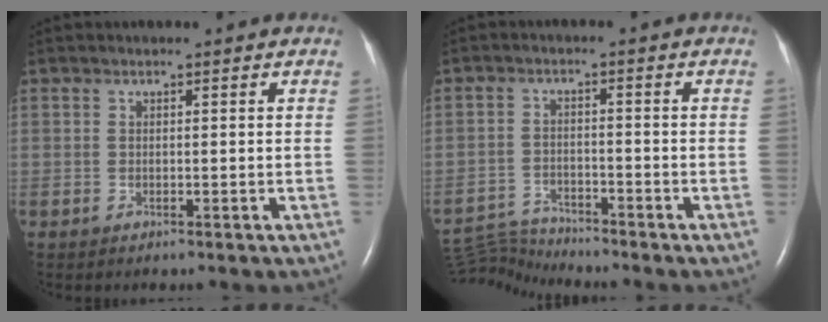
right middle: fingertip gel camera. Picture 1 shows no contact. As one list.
[{"total": 5.6, "force": [-5.4, -1.1, -1.1], "torque": [0.017, -0.011, -0.099]}]